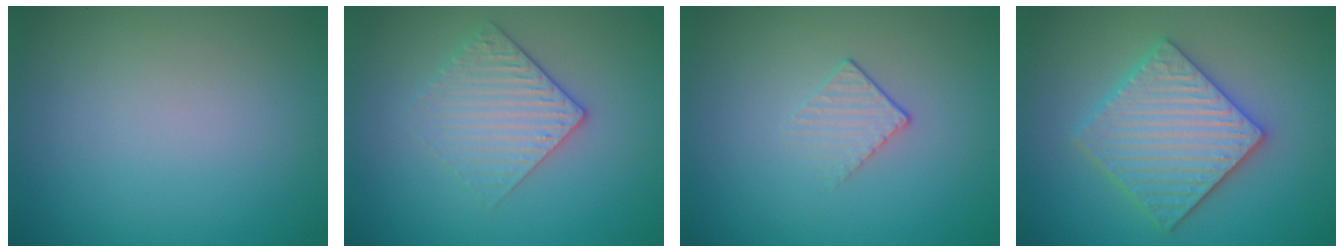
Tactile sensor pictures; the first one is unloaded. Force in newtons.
{"total": 3.0, "press": 2.6, "slide": 1.4}
{"total": 1.3, "press": 0.7, "slide": 1.1}
{"total": 5.9, "press": 5.8, "slide": 1.0}